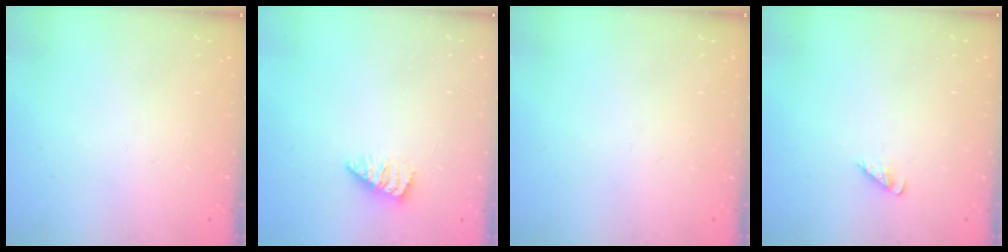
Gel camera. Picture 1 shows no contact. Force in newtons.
{"total": 1.2, "press": 1.1, "slide": 0.4}
{"total": 0.0}
{"total": 1.5, "press": 1.5, "slide": 0.3}